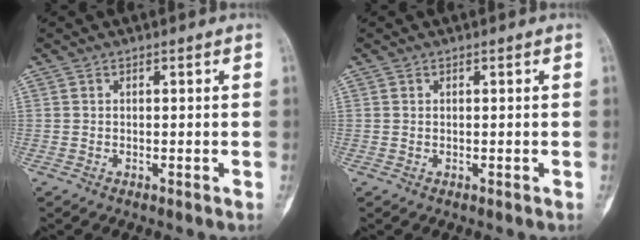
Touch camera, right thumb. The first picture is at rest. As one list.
[{"total": 0.0}]